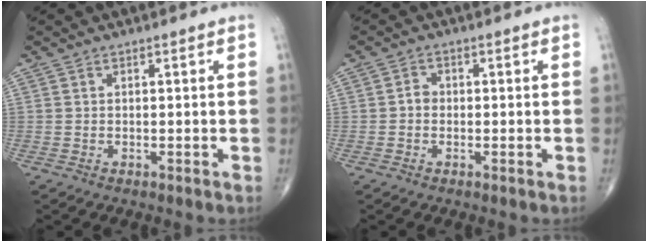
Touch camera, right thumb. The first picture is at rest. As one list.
[{"total": 1.8, "force": [-0.3, 1.5, 0.9], "torque": [-0.005, 0.007, -0.011]}]